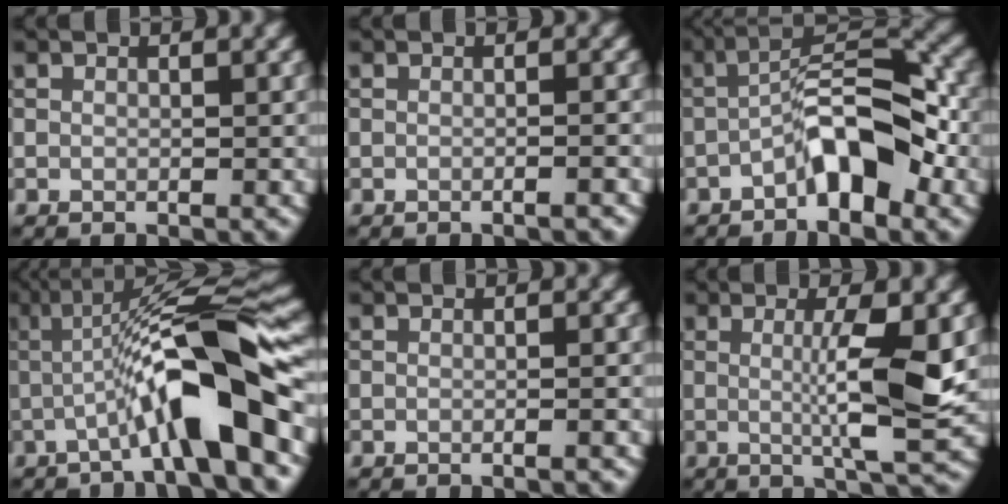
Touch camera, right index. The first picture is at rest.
{"total": 1.2, "force": [-0.6, 0.2, 1.0], "torque": [-0.009, 0.002, -0.020]}
{"total": 6.3, "force": [-2.6, 2.3, 5.3], "torque": [-0.083, 0.025, -0.049]}
{"total": 10.3, "force": [-2.0, 1.7, 9.9], "torque": [-0.145, 0.021, -0.042]}
{"total": 0.9, "force": [-0.4, 0.2, 0.7], "torque": [-0.006, 0.001, -0.015]}
{"total": 6.2, "force": [0.2, 0.9, 6.1], "torque": [-0.100, -0.006, 0.005]}